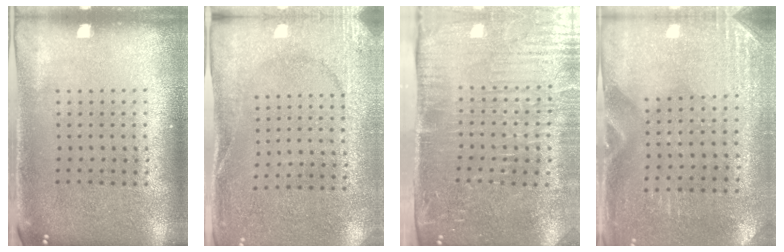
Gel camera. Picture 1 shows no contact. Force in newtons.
{"total": 2.6, "press": 2.4, "slide": 0.9}
{"total": 5.2, "press": 4.5, "slide": 2.6}
{"total": 2.9, "press": 2.5, "slide": 1.3}